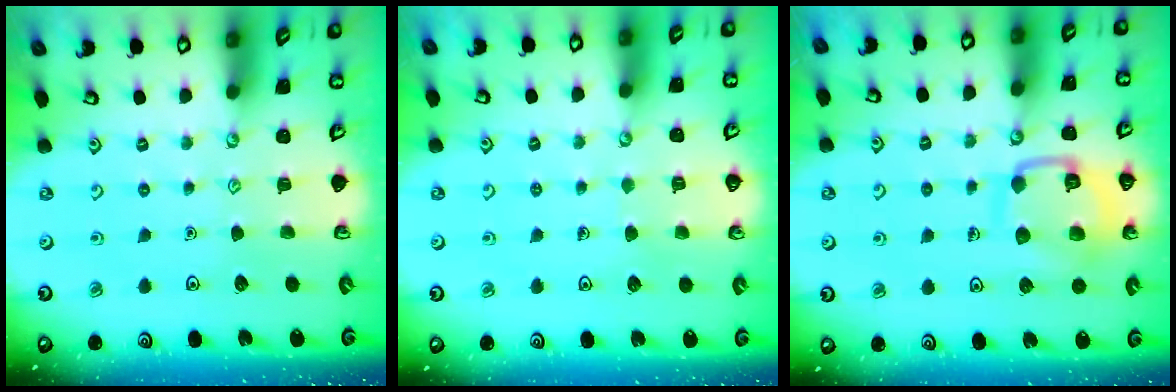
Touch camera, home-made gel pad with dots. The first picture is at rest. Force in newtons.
{"total": 2.9, "press": 2.9, "slide": 0.2}
{"total": 11.9, "press": 11.8, "slide": 1.0}